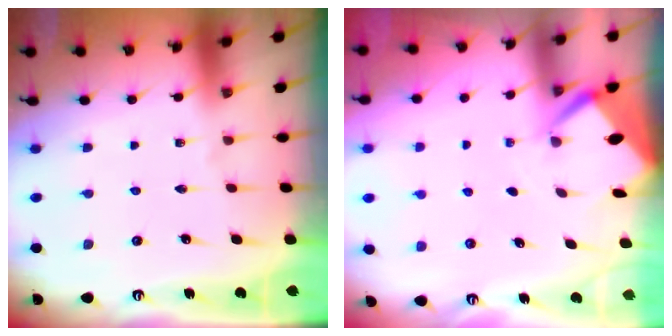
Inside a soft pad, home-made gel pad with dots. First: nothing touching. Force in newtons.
{"total": 2.7, "press": 2.7, "slide": 0.3}